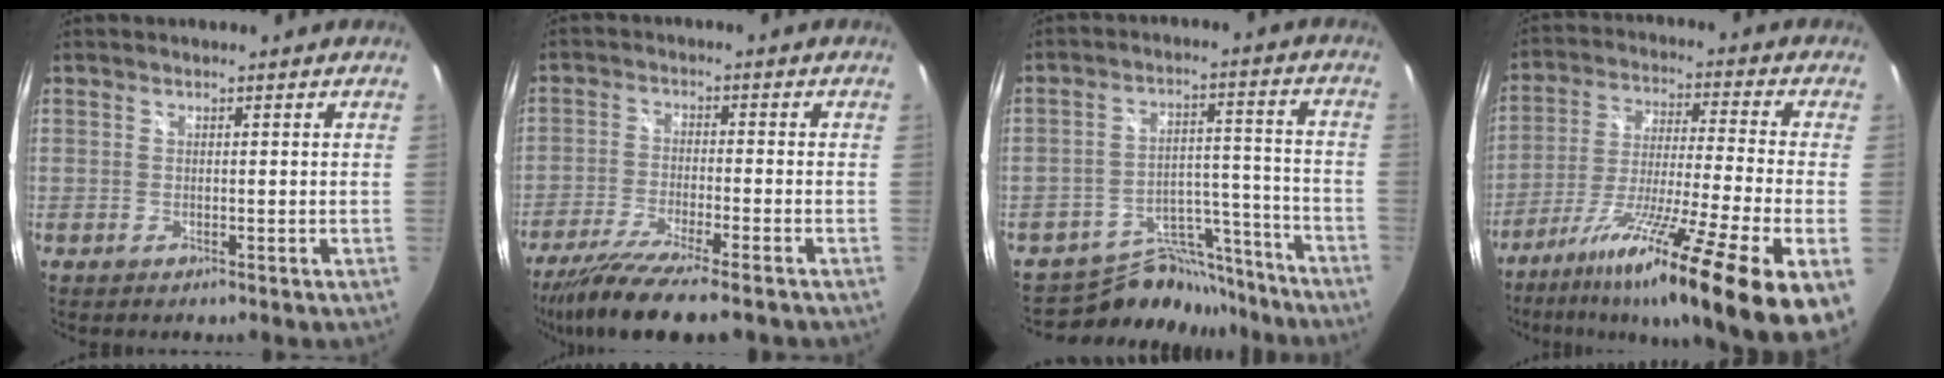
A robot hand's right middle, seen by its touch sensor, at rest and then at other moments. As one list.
[{"total": 11.9, "force": [-9.5, 0.7, 7.2], "torque": [-0.154, -0.038, -0.164]}, {"total": 14.0, "force": [-12.8, 5.5, 2.0], "torque": [-0.037, 0.044, -0.183]}, {"total": 22.7, "force": [-14.1, 0.0, 17.8], "torque": [-0.288, -0.051, -0.236]}]